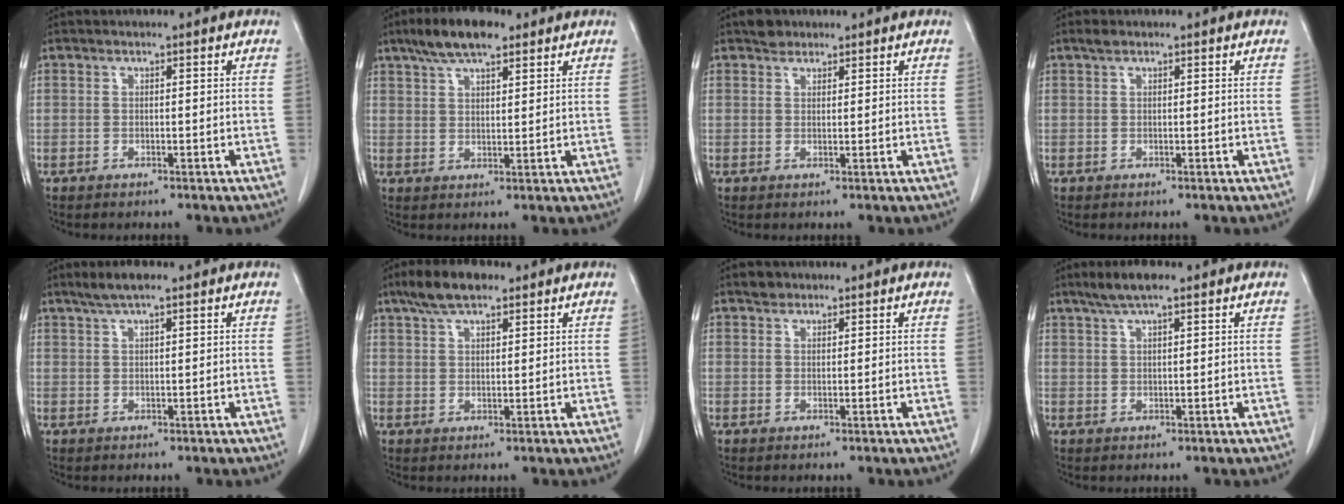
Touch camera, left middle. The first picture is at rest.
{"total": 8.2, "force": [5.8, 2.5, 5.2], "torque": [-0.099, 0.016, 0.101]}
{"total": 2.0, "force": [1.6, 1.1, 0.3], "torque": [-0.008, 0.004, 0.025]}
{"total": 0.9, "force": [0.7, 0.3, 0.5], "torque": [-0.014, 0.009, 0.014]}
{"total": 3.5, "force": [2.5, 0.5, 2.4], "torque": [-0.052, 0.010, 0.049]}
{"total": 6.0, "force": [4.3, 2.0, 3.7], "torque": [-0.078, 0.018, 0.078]}
{"total": 1.5, "force": [1.2, 0.9, 0.3], "torque": [-0.005, 0.002, 0.019]}
{"total": 4.6, "force": [3.3, 0.7, 3.1], "torque": [-0.067, 0.013, 0.062]}